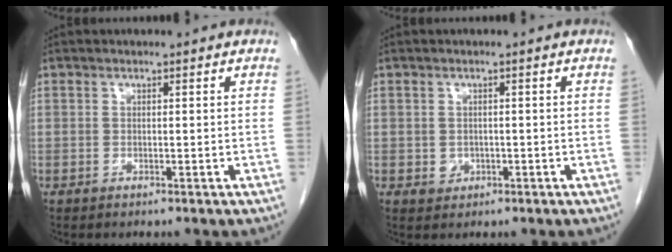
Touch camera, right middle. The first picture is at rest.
{"total": 1.7, "force": [-0.4, 1.5, 0.6], "torque": [-0.011, 0.003, 0.001]}